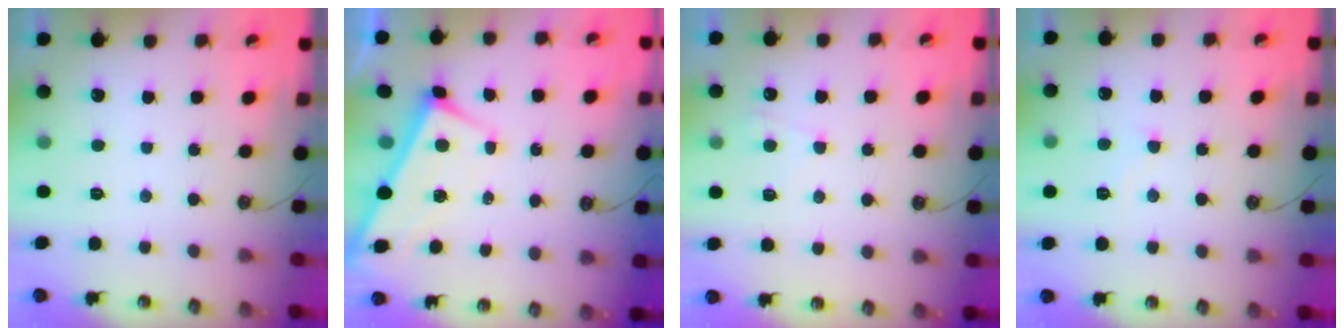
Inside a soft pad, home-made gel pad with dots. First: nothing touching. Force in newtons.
{"total": 2.8, "press": 2.8, "slide": 0.3}
{"total": 4.8, "press": 4.8, "slide": 0.5}
{"total": 4.5, "press": 4.5, "slide": 0.5}